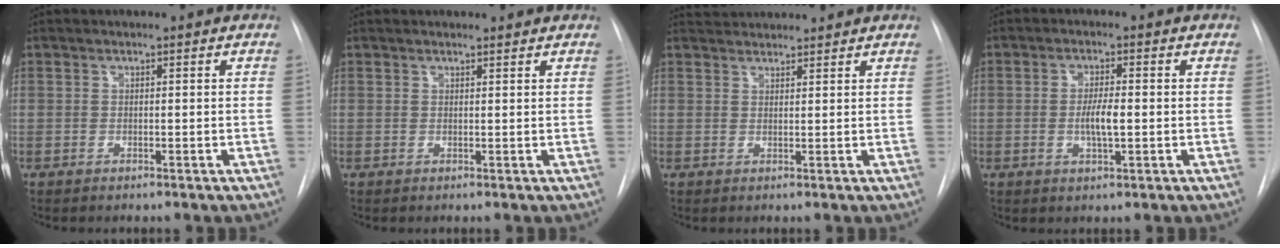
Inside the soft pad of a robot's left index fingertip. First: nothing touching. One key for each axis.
{"total": 2.1, "fx": 2.1, "fy": 0.3, "fz": 0.3, "tx": -0.011, "ty": 0.009, "tz": 0.024}
{"total": 4.6, "fx": 4.6, "fy": 0.5, "fz": 0.5, "tx": -0.013, "ty": 0.037, "tz": 0.071}
{"total": 4.0, "fx": -0.4, "fy": 0.8, "fz": 3.9, "tx": -0.075, "ty": -0.003, "tz": -0.007}